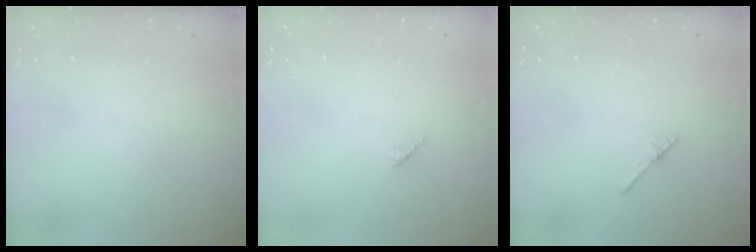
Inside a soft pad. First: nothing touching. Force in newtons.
{"total": 4.2, "press": 4.1, "slide": 0.7}
{"total": 1.9, "press": 1.8, "slide": 0.3}